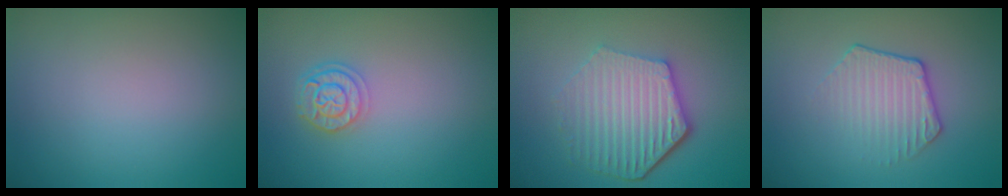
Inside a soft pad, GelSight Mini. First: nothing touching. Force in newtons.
{"total": 2.3, "press": 1.9, "slide": 1.3}
{"total": 6.0, "press": 4.5, "slide": 3.9}
{"total": 2.3, "press": 1.8, "slide": 1.4}